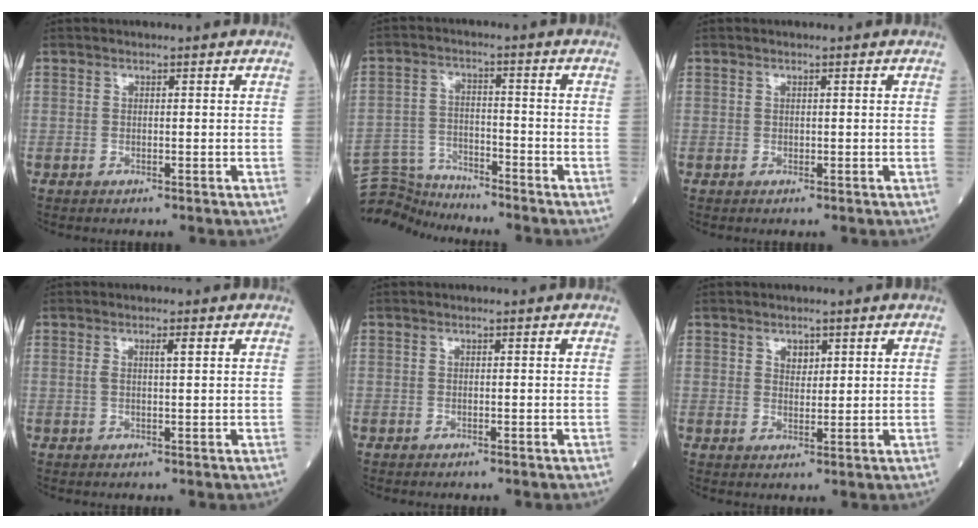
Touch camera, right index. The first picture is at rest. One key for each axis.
{"total": 6.6, "fx": -6.4, "fy": 0.1, "fz": -1.6, "tx": 0.014, "ty": 0.004, "tz": -0.118}
{"total": 0.0}
{"total": 1.6, "fx": 0.6, "fy": 0.0, "fz": 1.5, "tx": -0.031, "ty": 0.003, "tz": 0.009}
{"total": 0.7, "fx": -0.7, "fy": 0.0, "fz": 0.3, "tx": -0.010, "ty": -0.003, "tz": -0.009}
{"total": 2.0, "fx": 1.1, "fy": 1.3, "fz": 1.1, "tx": -0.015, "ty": 0.000, "tz": 0.019}